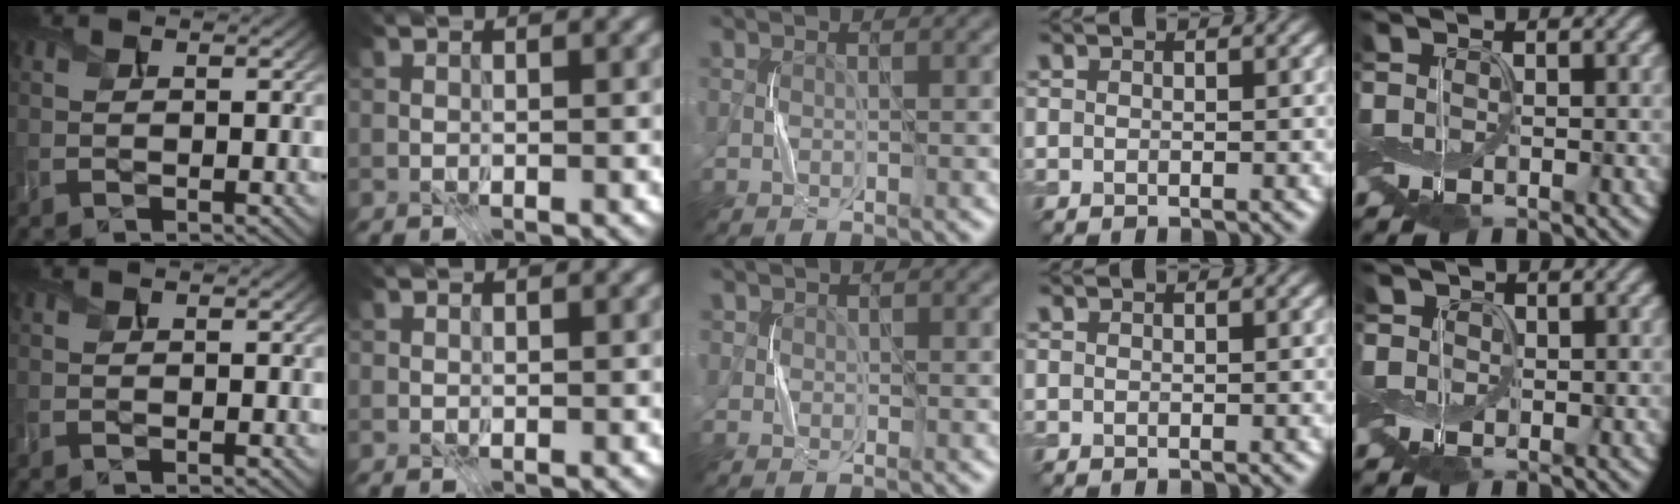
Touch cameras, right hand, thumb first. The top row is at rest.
{"middle": {"total": 0.8, "force": [0.3, 0.7, 0.2], "torque": [-0.001, -0.002, 0.006]}, "little": {"total": 0.9, "force": [0.3, 0.8, -0.2], "torque": [0.003, -0.002, -0.002]}}